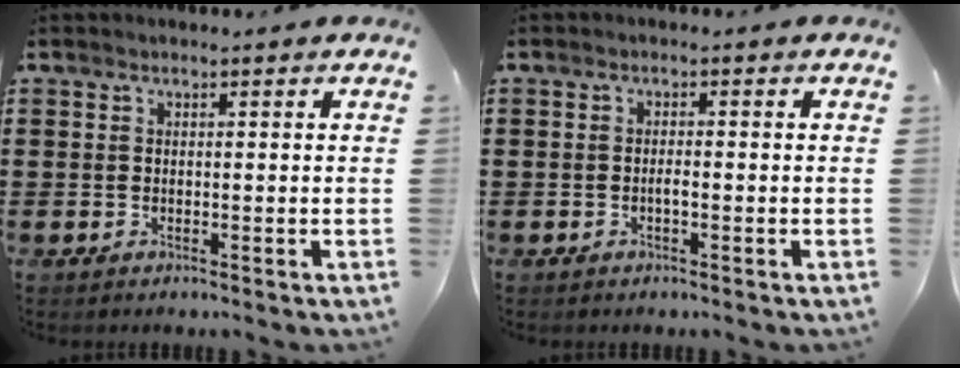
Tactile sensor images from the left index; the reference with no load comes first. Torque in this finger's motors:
{"motor_torque": [0.14, 0.16, 0.02, 0.01]}